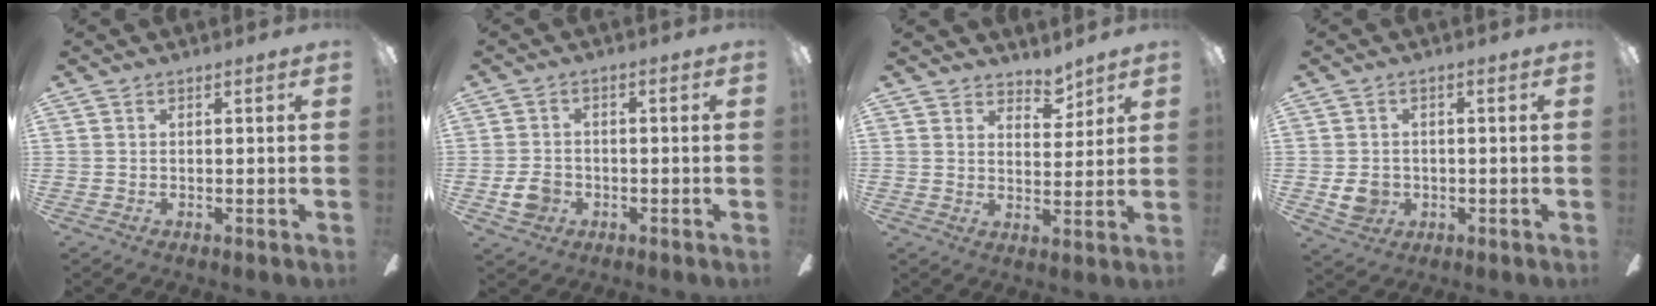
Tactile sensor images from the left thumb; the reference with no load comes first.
{"total": 5.3, "force": [-1.9, 4.2, 2.6], "torque": [-0.054, 0.004, -0.037]}
{"total": 5.2, "force": [4.5, 2.4, 1.0], "torque": [-0.002, -0.029, 0.079]}
{"total": 5.1, "force": [-0.9, 4.5, 2.2], "torque": [-0.038, 0.002, -0.017]}